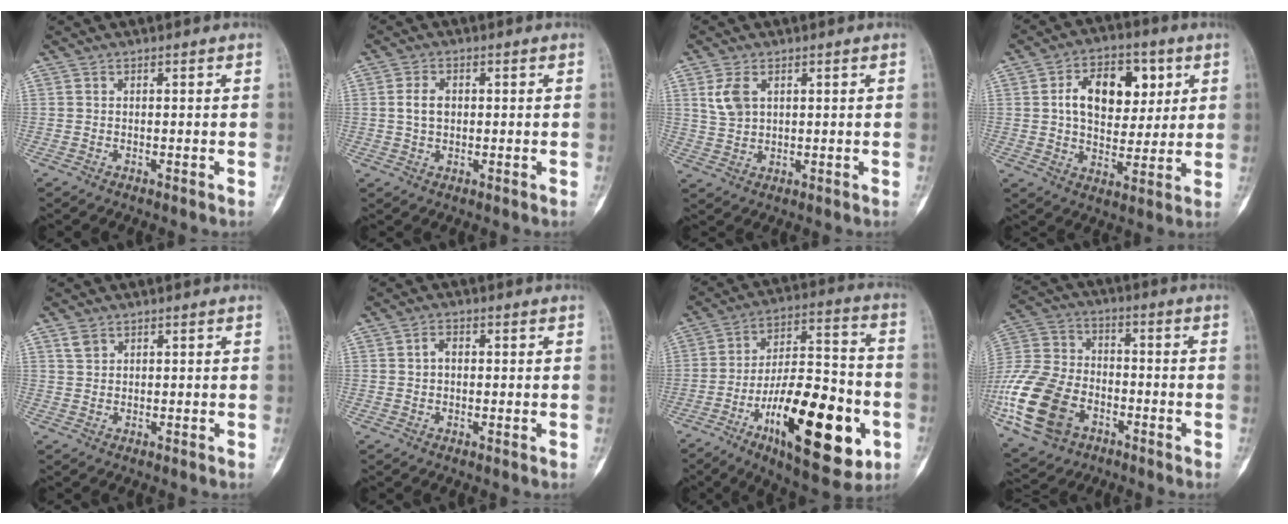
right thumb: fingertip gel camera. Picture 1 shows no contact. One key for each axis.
{"total": 3.8, "fx": 0.4, "fy": 2.6, "fz": 2.7, "tx": -0.044, "ty": 0.002, "tz": 0.006}
{"total": 4.9, "fx": 1.9, "fy": 3.0, "fz": 3.4, "tx": -0.065, "ty": 0.000, "tz": 0.045}
{"total": 14.3, "fx": 3.9, "fy": 9.3, "fz": 10.2, "tx": -0.117, "ty": 0.000, "tz": 0.060}
{"total": 2.1, "fx": 1.3, "fy": 1.4, "fz": 0.9, "tx": -0.012, "ty": 0.000, "tz": 0.028}
{"total": 2.6, "fx": 0.4, "fy": 1.9, "fz": 1.8, "tx": -0.025, "ty": 0.008, "tz": 0.005}
{"total": 26.2, "fx": -9.4, "fy": 10.1, "fz": 22.3, "tx": -0.331, "ty": 0.038, "tz": -0.141}
{"total": 20.3, "fx": -7.5, "fy": 13.9, "fz": 12.7, "tx": -0.271, "ty": 0.024, "tz": -0.135}